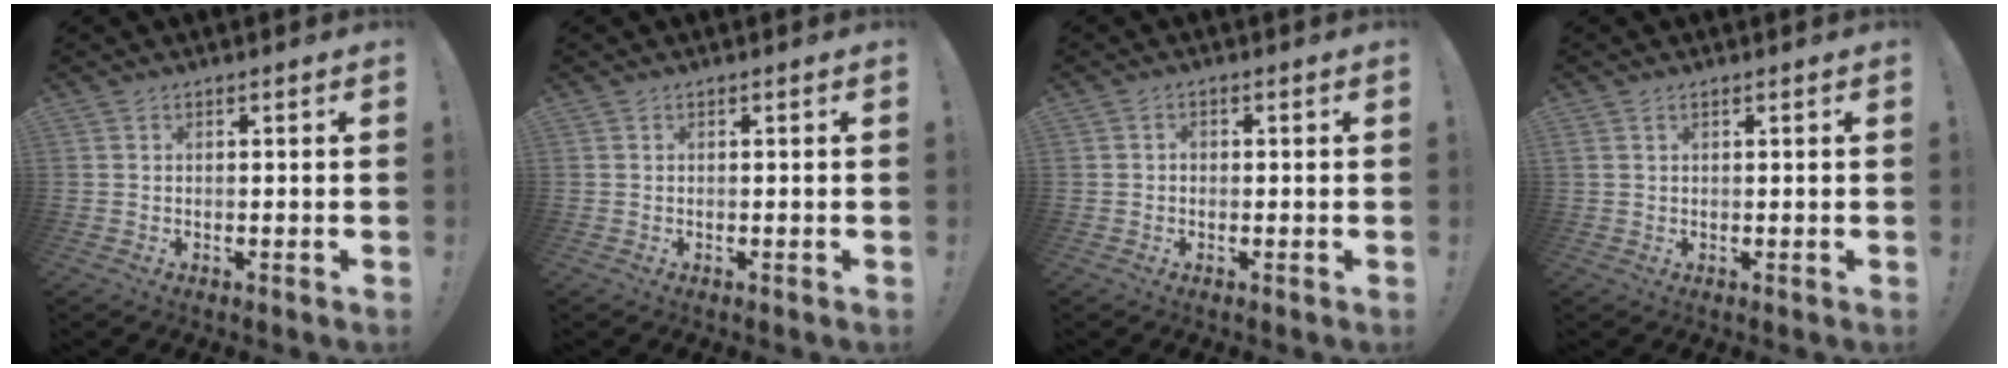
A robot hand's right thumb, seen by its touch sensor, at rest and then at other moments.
{"total": 0.0}
{"total": 0.9, "force": [-0.4, 0.8, 0.4], "torque": [-0.014, 0.007, -0.006]}
{"total": 1.2, "force": [0.7, 0.6, 0.7], "torque": [-0.021, 0.004, 0.015]}